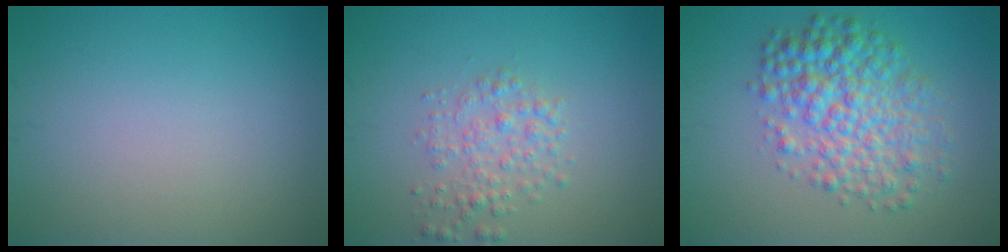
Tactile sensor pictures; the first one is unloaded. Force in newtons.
{"total": 2.5, "press": 2.5, "slide": 0.1}
{"total": 6.2, "press": 6.2, "slide": 0.0}